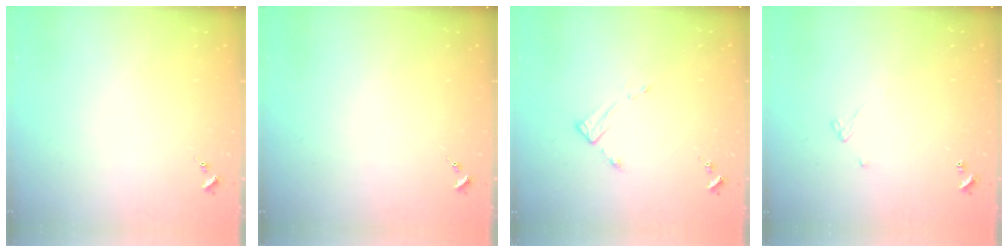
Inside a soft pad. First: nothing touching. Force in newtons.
{"total": 0.0}
{"total": 2.6, "press": 2.6, "slide": 0.3}
{"total": 2.4, "press": 2.4, "slide": 0.2}